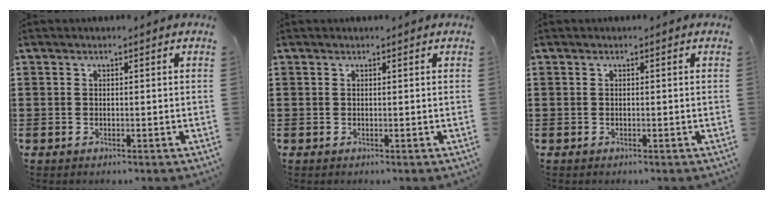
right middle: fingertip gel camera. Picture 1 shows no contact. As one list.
[{"total": 0.0}, {"total": 0.0}]